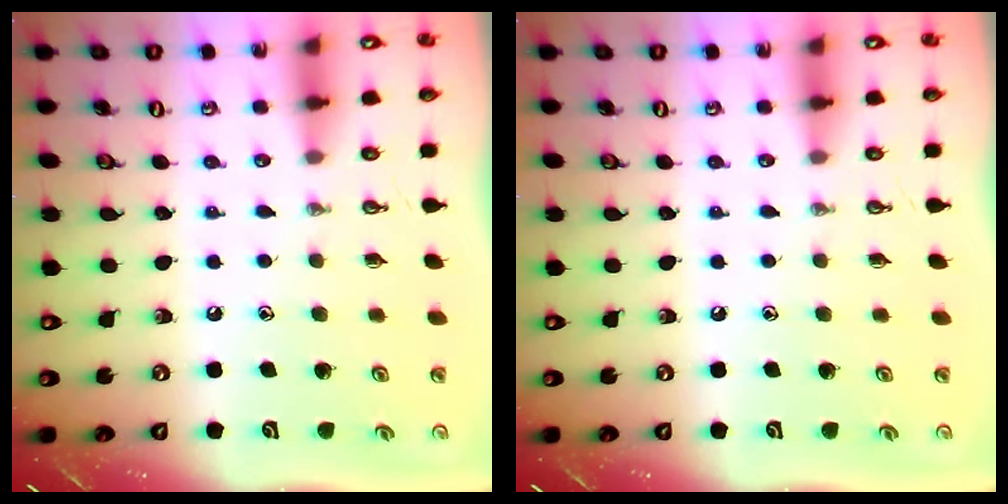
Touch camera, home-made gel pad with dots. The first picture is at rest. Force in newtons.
{"total": 0.0}